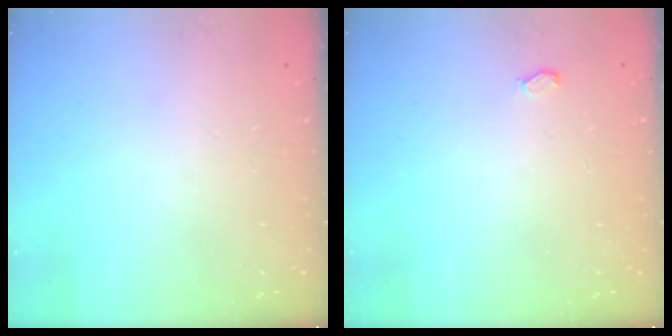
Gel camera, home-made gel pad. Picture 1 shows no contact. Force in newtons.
{"total": 5.2, "press": 4.9, "slide": 1.5}